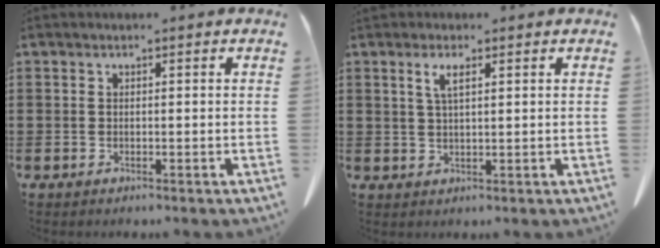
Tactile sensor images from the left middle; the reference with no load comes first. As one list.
[{"total": 3.2, "force": [1.5, 0.8, 2.7], "torque": [-0.057, 0.005, 0.025]}]